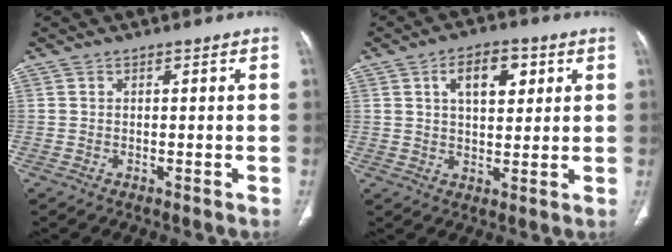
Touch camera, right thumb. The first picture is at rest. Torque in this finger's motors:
{"motor_torque": [0.85, 2.67, 1.23, 0.05, 0.05]}